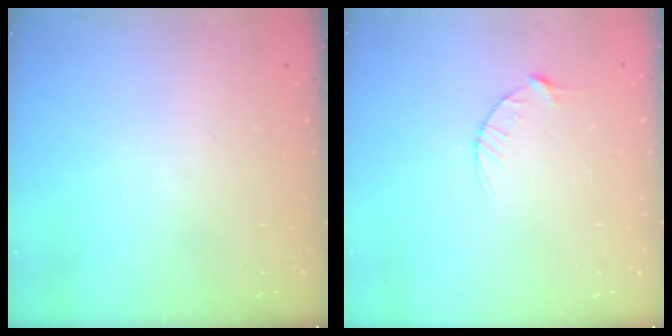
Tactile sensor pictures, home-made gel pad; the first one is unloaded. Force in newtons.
{"total": 2.9, "press": 2.9, "slide": 0.4}